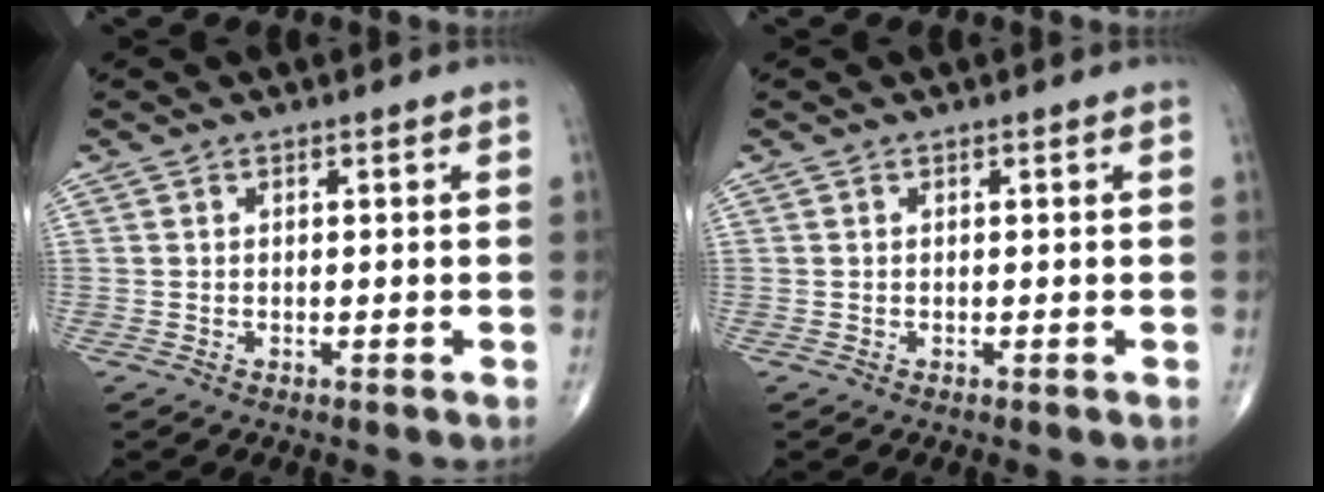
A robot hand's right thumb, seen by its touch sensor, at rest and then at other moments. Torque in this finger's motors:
{"motor_torque": [0.00, 0.00, -0.01, -0.01, 0.02]}